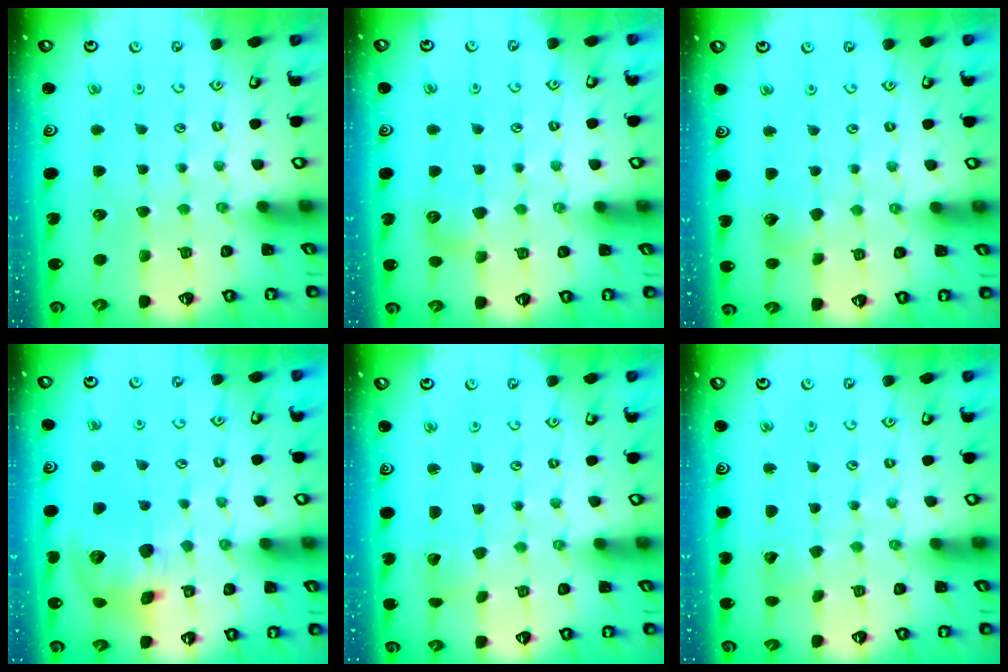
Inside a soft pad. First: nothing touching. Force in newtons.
{"total": 7.0, "press": 6.9, "slide": 1.0}
{"total": 4.4, "press": 4.4, "slide": 0.6}
{"total": 14.4, "press": 14.2, "slide": 2.1}
{"total": 2.0, "press": 2.0, "slide": 0.1}
{"total": 1.4, "press": 1.4, "slide": 0.1}